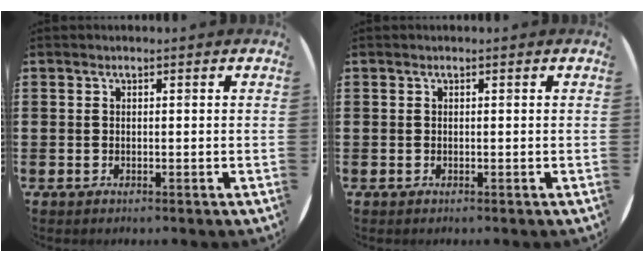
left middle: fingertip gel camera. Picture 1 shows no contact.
{"total": 0.0}